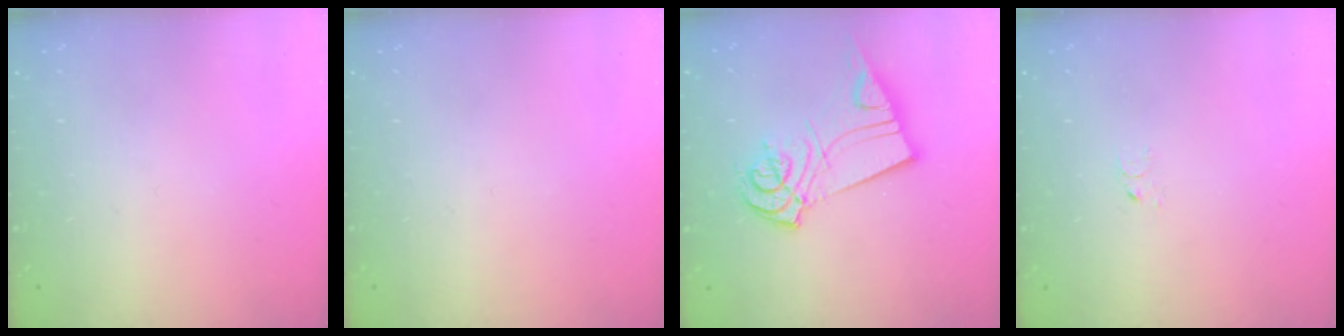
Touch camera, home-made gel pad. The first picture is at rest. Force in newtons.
{"total": 0.0}
{"total": 12.1, "press": 12.0, "slide": 1.7}
{"total": 2.7, "press": 2.7, "slide": 0.2}